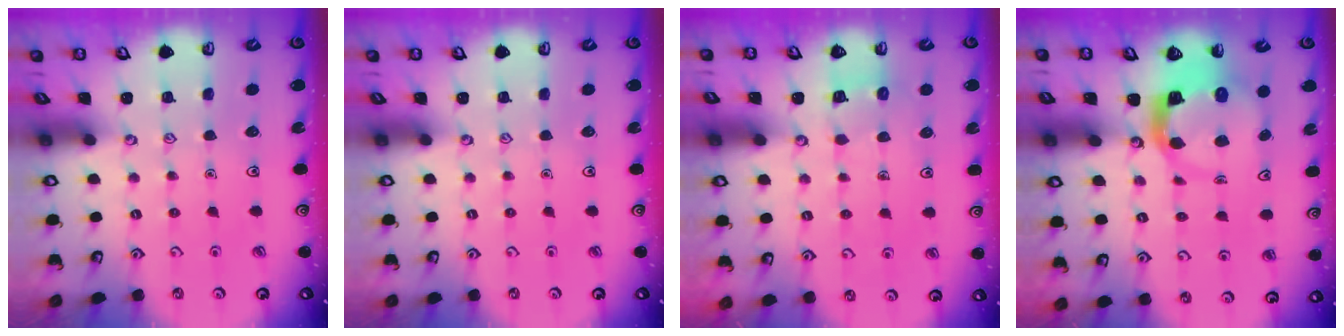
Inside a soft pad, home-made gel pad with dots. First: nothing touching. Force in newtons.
{"total": 0.0}
{"total": 3.8, "press": 3.8, "slide": 0.4}
{"total": 5.9, "press": 5.8, "slide": 1.0}